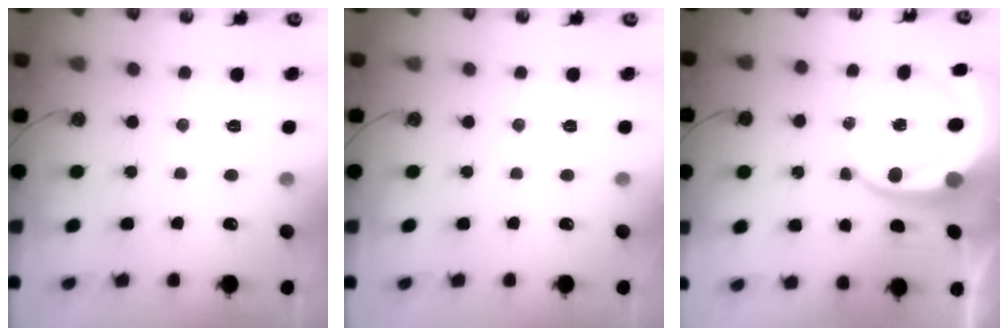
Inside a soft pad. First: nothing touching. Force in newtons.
{"total": 0.0}
{"total": 8.8, "press": 8.8, "slide": 1.1}